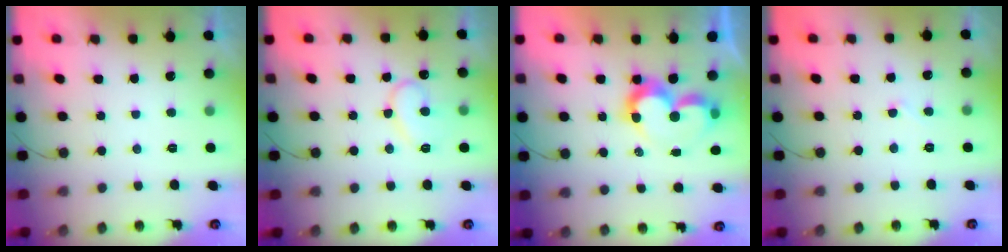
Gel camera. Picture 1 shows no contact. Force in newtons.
{"total": 11.0, "press": 11.0, "slide": 1.0}
{"total": 9.6, "press": 9.6, "slide": 0.8}
{"total": 2.8, "press": 2.8, "slide": 0.2}